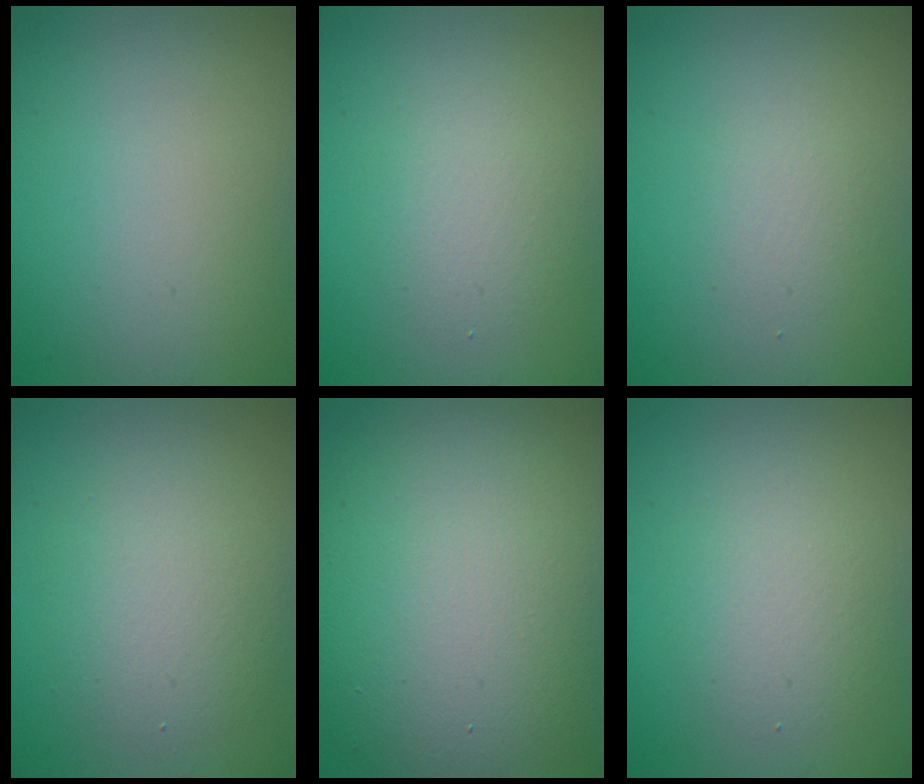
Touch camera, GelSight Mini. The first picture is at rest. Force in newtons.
{"total": 2.7, "press": 2.6, "slide": 0.3}
{"total": 1.4, "press": 1.4, "slide": 0.1}
{"total": 4.0, "press": 4.0, "slide": 0.3}
{"total": 13.9, "press": 13.9, "slide": 0.8}
{"total": 2.9, "press": 2.9, "slide": 0.4}